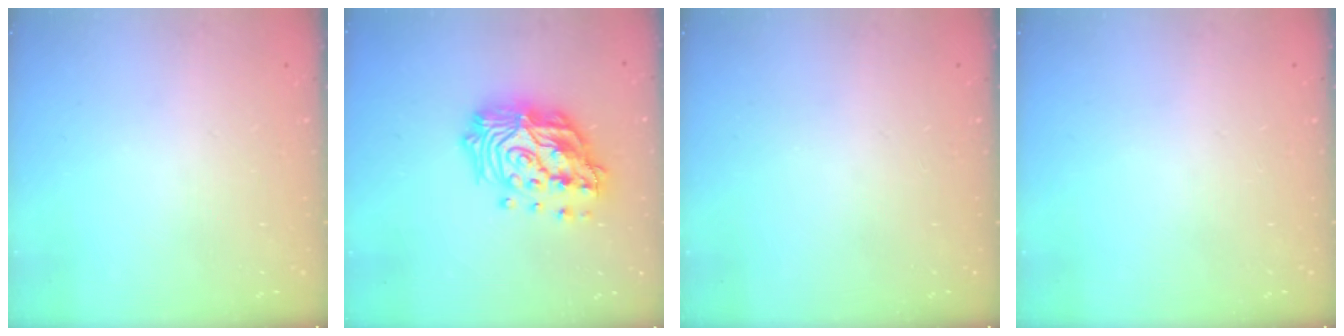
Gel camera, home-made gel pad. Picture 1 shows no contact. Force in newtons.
{"total": 21.5, "press": 21.3, "slide": 2.7}
{"total": 0.0}
{"total": 0.0}